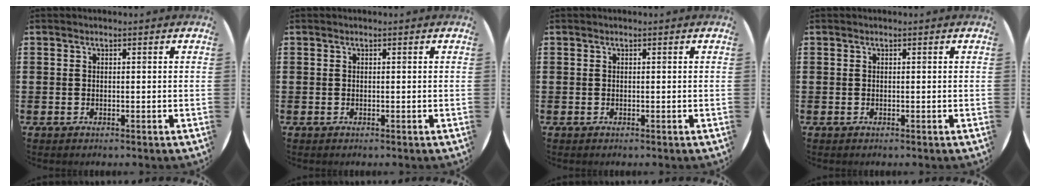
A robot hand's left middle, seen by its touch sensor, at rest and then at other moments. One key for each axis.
{"total": 0.0}
{"total": 0.0}
{"total": 0.0}